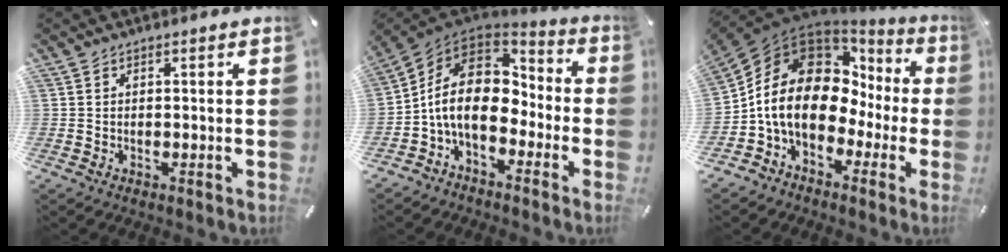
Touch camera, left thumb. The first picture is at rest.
{"total": 13.6, "force": [-2.1, 9.5, 9.4], "torque": [-0.193, 0.010, -0.038]}
{"total": 17.2, "force": [0.8, 13.2, 11.0], "torque": [-0.207, -0.015, 0.009]}